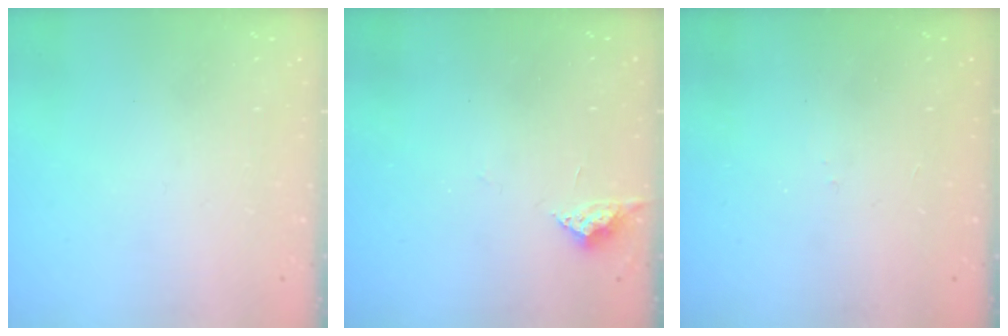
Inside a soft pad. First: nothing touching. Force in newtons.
{"total": 3.7, "press": 3.7, "slide": 0.5}
{"total": 5.6, "press": 5.6, "slide": 0.7}